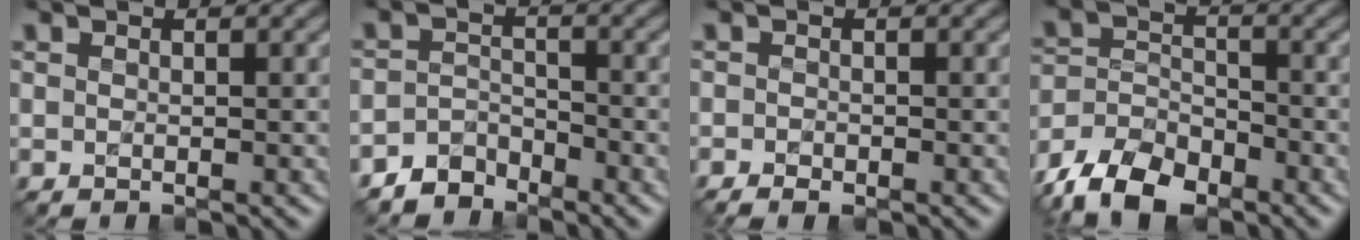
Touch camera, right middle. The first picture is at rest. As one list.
[{"total": 3.2, "force": [-2.9, 1.4, 0.3], "torque": [0.001, 0.004, -0.063]}, {"total": 1.3, "force": [-0.8, 0.6, 0.8], "torque": [-0.013, -0.004, -0.016]}, {"total": 8.3, "force": [-6.4, 4.0, 3.6], "torque": [-0.063, -0.012, -0.125]}]